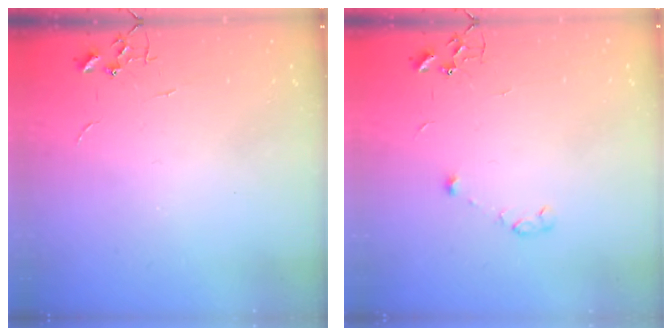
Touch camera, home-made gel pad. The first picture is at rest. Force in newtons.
{"total": 3.4, "press": 3.4, "slide": 0.6}